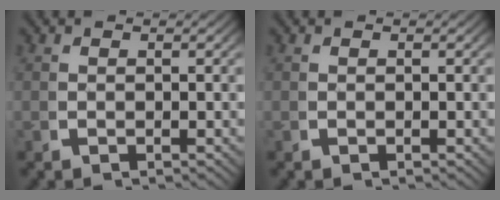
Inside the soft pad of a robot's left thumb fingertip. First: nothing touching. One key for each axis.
{"total": 0.0}